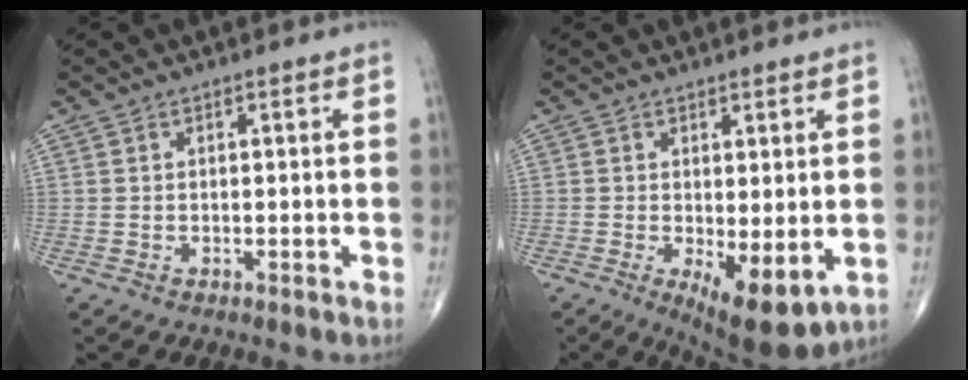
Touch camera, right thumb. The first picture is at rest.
{"total": 9.2, "force": [-1.8, 3.4, 8.4], "torque": [-0.121, -0.024, -0.018]}